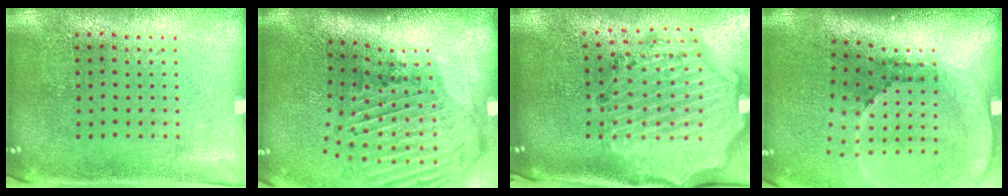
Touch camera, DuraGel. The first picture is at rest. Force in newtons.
{"total": 2.9, "press": 2.1, "slide": 1.9}
{"total": 2.9, "press": 2.6, "slide": 1.2}
{"total": 2.6, "press": 1.7, "slide": 1.9}